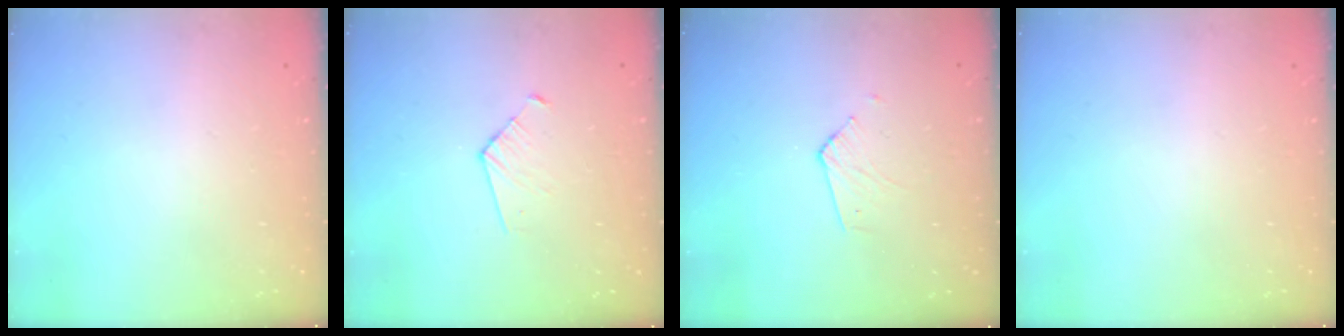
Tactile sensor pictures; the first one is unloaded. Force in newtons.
{"total": 4.3, "press": 4.3, "slide": 0.3}
{"total": 2.9, "press": 2.9, "slide": 0.2}
{"total": 0.0}